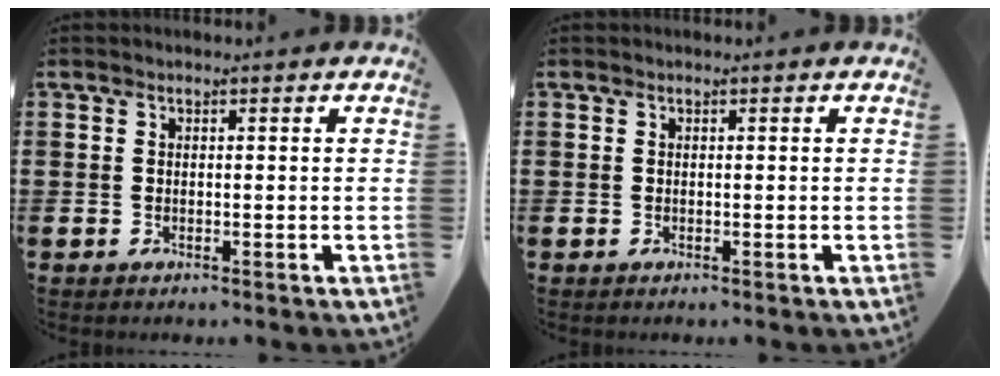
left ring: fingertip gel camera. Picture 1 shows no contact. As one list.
[{"total": 0.0}]